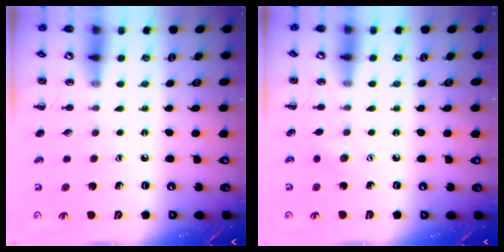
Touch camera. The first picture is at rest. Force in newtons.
{"total": 2.5, "press": 2.4, "slide": 0.6}